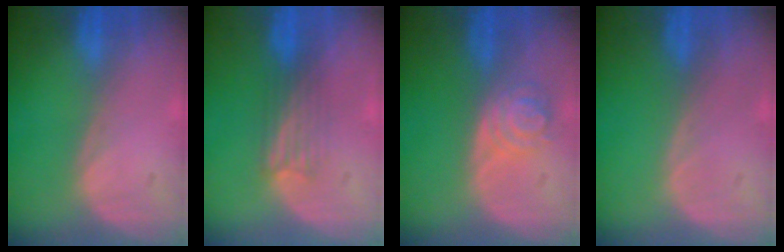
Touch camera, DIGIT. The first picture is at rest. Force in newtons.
{"total": 3.1, "press": 2.8, "slide": 1.2}
{"total": 4.0, "press": 4.0, "slide": 0.5}
{"total": 0.0}